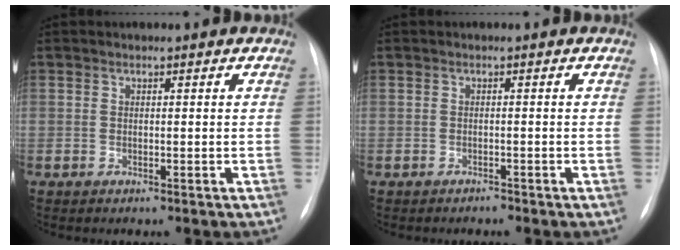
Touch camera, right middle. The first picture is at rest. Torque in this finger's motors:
{"motor_torque": [0.09, -0.08, -0.01, 0.01]}